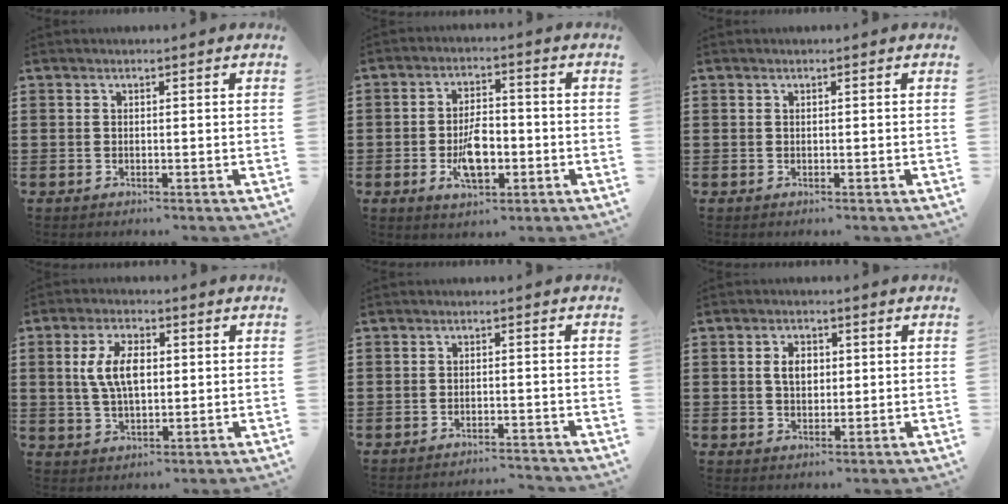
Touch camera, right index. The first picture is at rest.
{"total": 6.9, "force": [-1.9, 3.3, 5.8], "torque": [-0.108, 0.002, -0.038]}
{"total": 0.0}
{"total": 7.0, "force": [0.9, 3.5, 6.1], "torque": [-0.131, 0.010, 0.012]}
{"total": 2.0, "force": [-2.0, -0.2, 0.2], "torque": [-0.006, 0.002, -0.042]}
{"total": 3.4, "force": [0.4, 2.2, 2.5], "torque": [-0.048, 0.008, 0.004]}